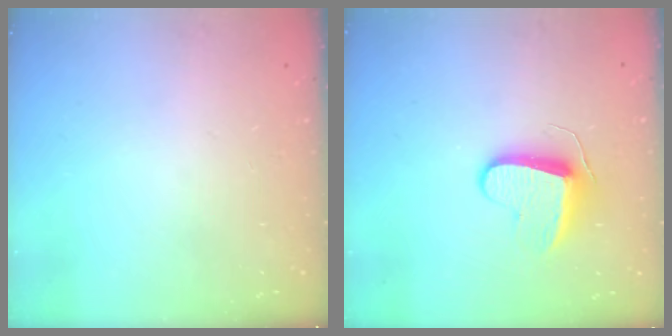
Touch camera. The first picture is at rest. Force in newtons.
{"total": 8.9, "press": 8.9, "slide": 0.1}